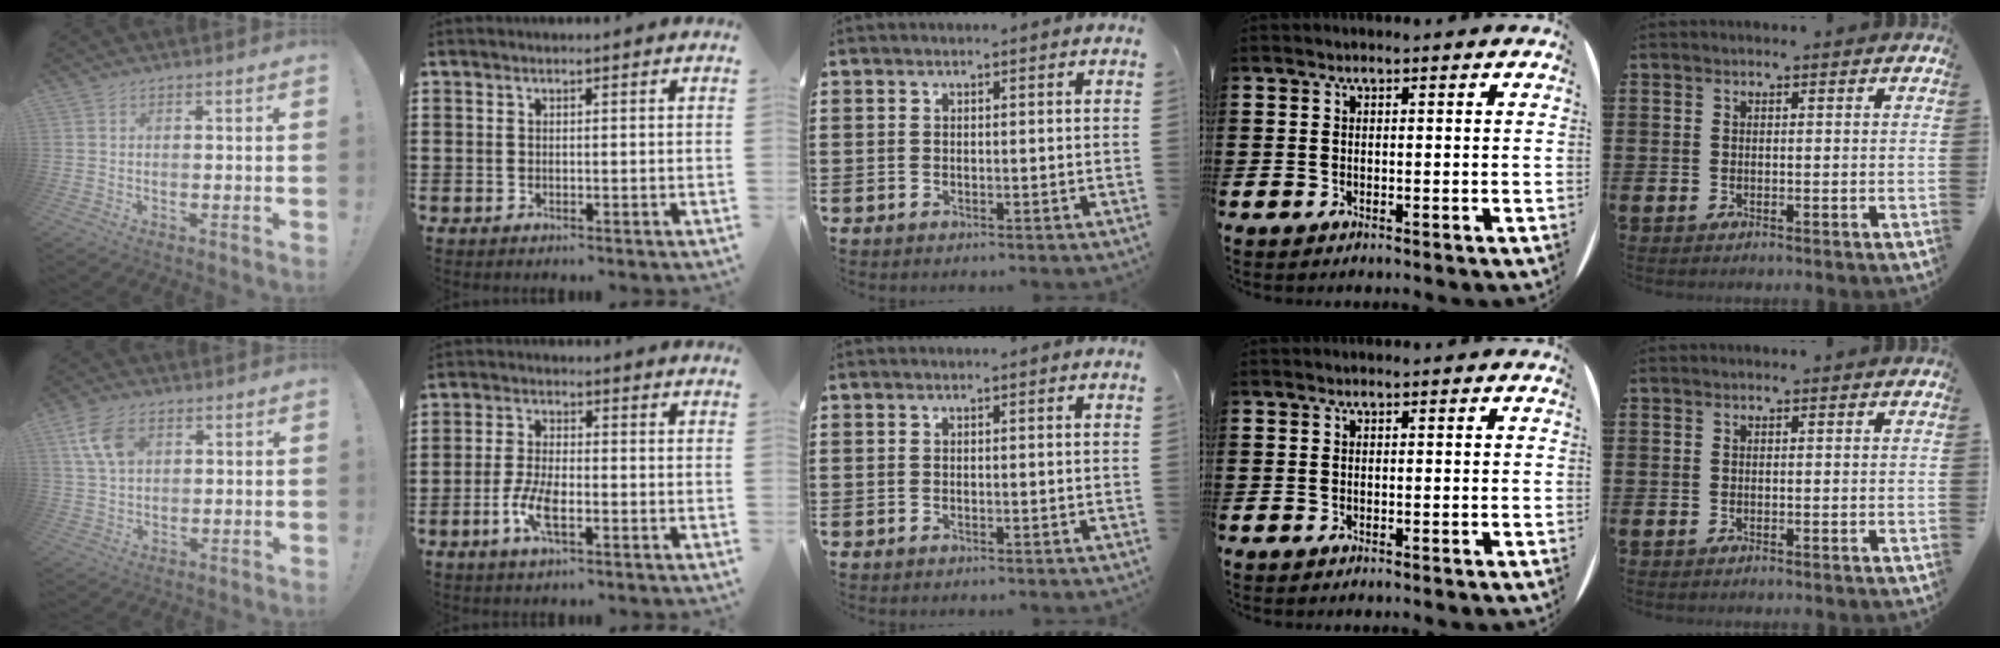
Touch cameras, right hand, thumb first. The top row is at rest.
{"thumb": {"total": 9.1, "force": [3.6, 5.7, 6.2], "torque": [-0.121, -0.003, 0.069]}, "index": {"total": 5.7, "force": [-2.1, 2.0, 4.8], "torque": [-0.108, -0.004, -0.043]}}